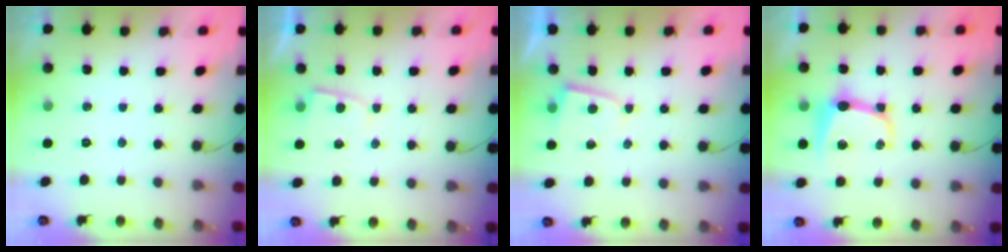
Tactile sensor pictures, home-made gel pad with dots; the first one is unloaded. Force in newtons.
{"total": 2.6, "press": 2.6, "slide": 0.2}
{"total": 3.2, "press": 3.2, "slide": 0.3}
{"total": 10.0, "press": 10.0, "slide": 0.9}